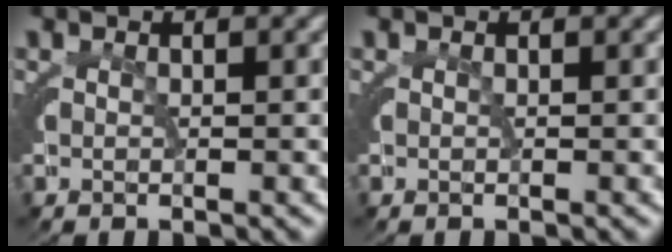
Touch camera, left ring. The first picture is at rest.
{"total": 0.0}